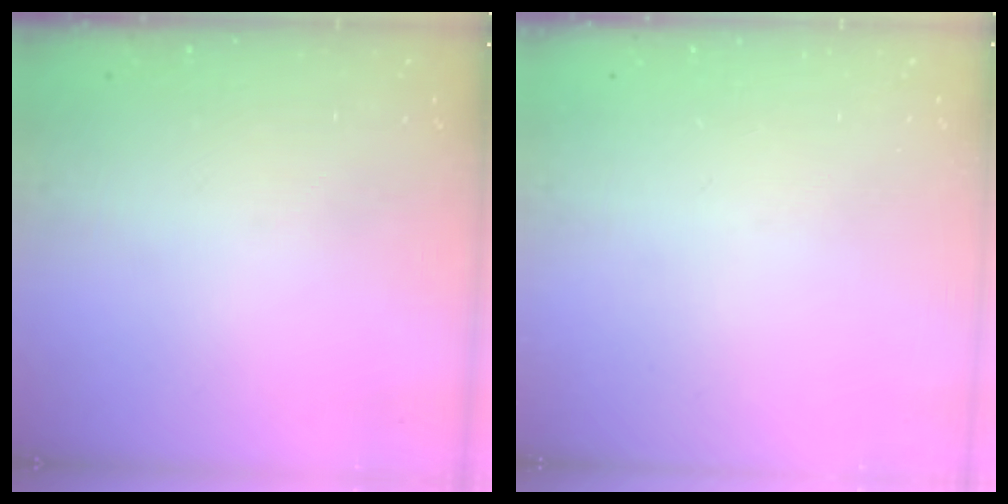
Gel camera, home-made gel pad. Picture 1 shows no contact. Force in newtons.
{"total": 0.0}